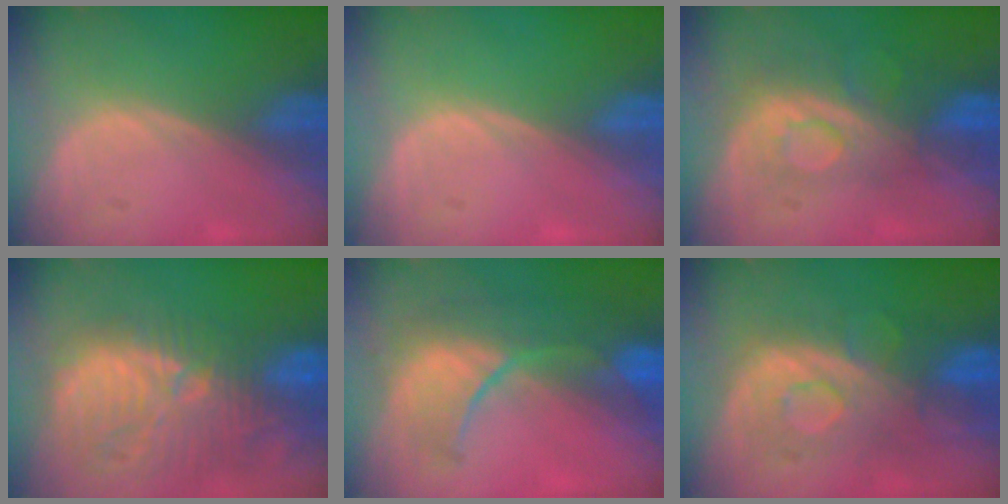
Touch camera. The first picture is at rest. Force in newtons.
{"total": 0.0}
{"total": 7.8, "press": 7.5, "slide": 2.0}
{"total": 13.6, "press": 12.6, "slide": 5.2}
{"total": 10.3, "press": 9.0, "slide": 5.0}
{"total": 9.1, "press": 8.6, "slide": 3.0}